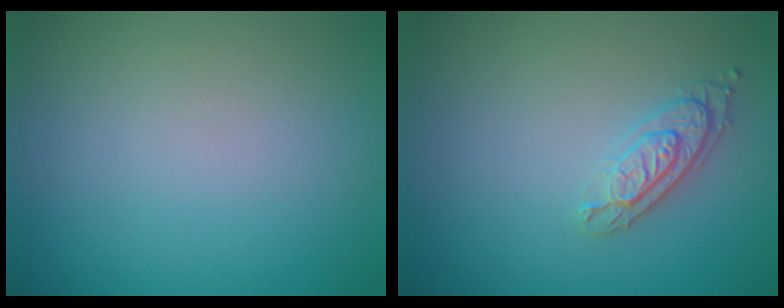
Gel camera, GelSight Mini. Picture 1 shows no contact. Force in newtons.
{"total": 2.4, "press": 1.9, "slide": 1.4}